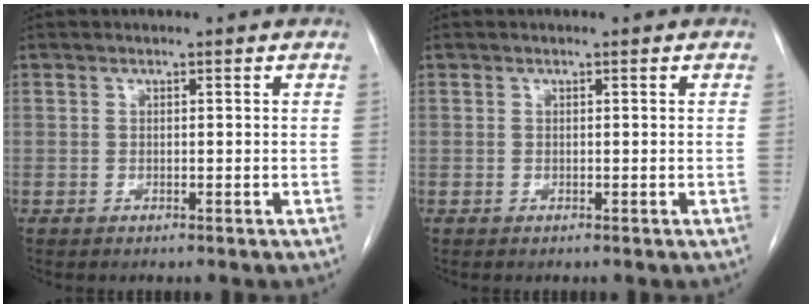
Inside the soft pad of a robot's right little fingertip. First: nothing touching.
{"total": 0.0}